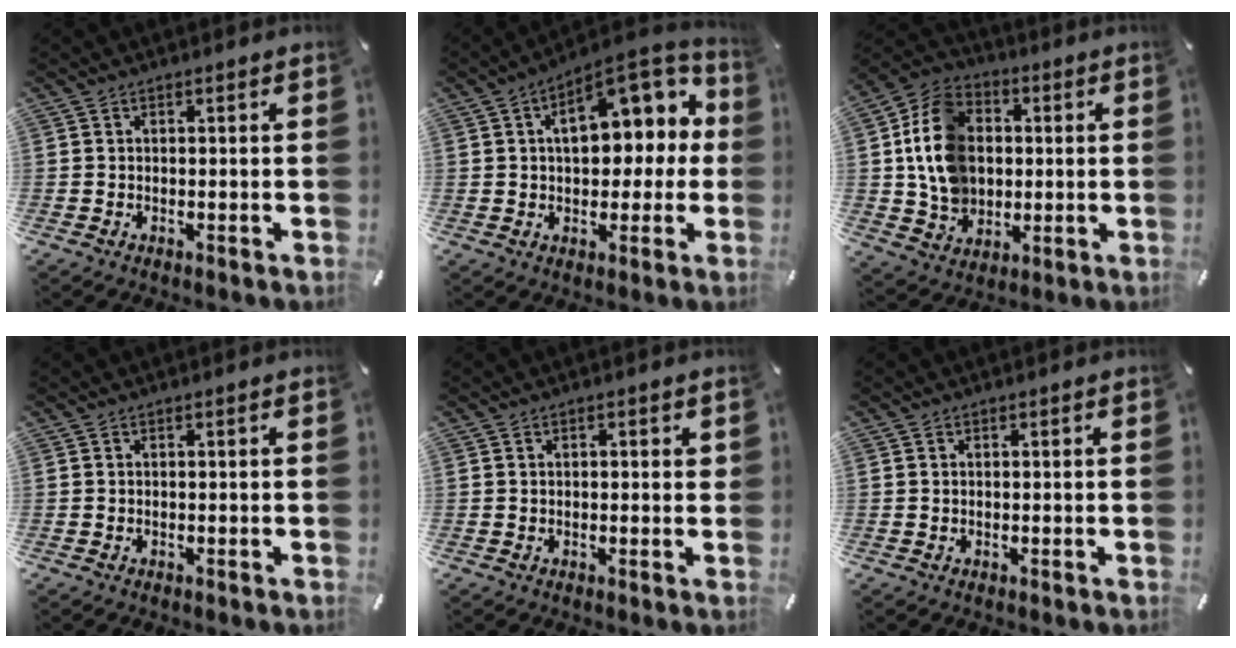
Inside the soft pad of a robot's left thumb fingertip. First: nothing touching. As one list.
[{"total": 15.4, "force": [4.6, 9.2, 11.5], "torque": [-0.144, -0.020, 0.077]}, {"total": 14.3, "force": [0.9, 12.3, 7.3], "torque": [-0.163, 0.013, 0.019]}, {"total": 0.0}, {"total": 0.9, "force": [0.3, 0.5, 0.7], "torque": [-0.013, 0.005, 0.004]}, {"total": 0.0}]